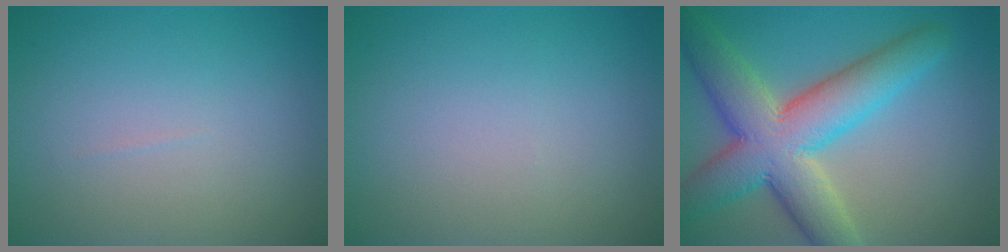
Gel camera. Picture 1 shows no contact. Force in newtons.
{"total": 0.0}
{"total": 10.2, "press": 10.1, "slide": 0.6}